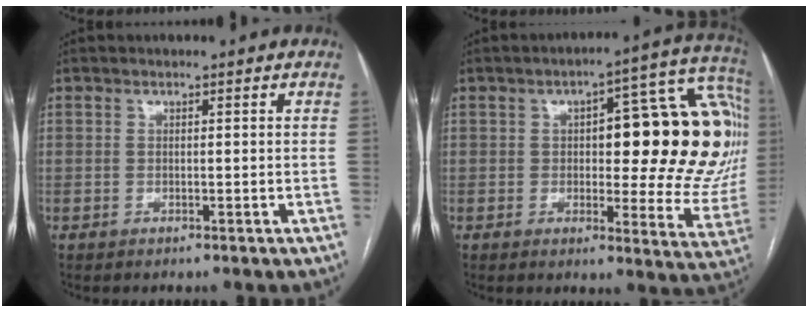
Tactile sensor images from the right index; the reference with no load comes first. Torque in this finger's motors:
{"motor_torque": [0.90, -0.28, 0.32, 0.06]}